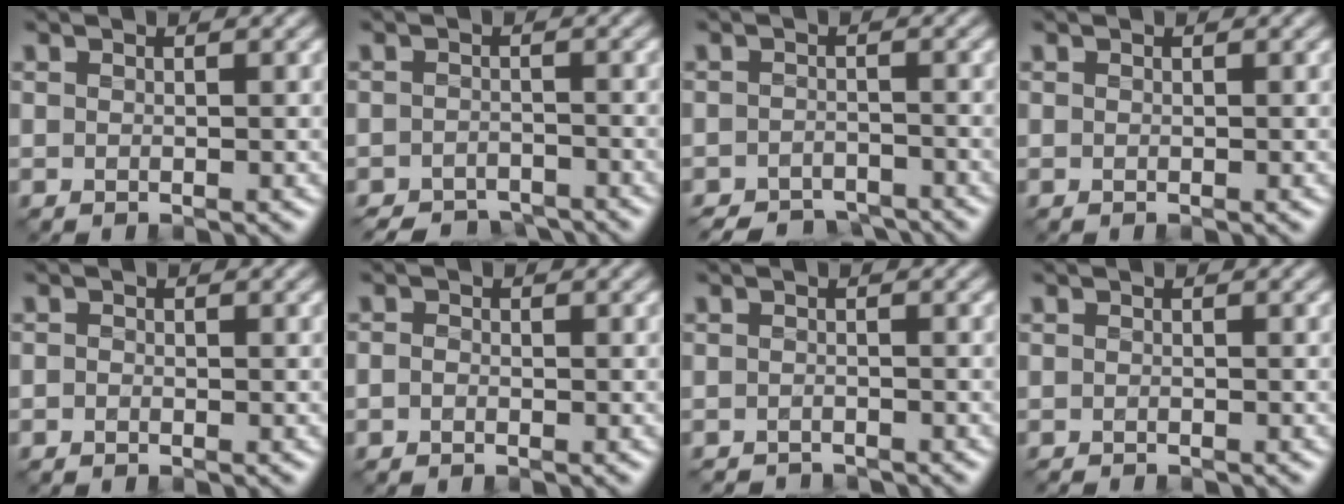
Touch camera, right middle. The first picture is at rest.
{"total": 3.1, "force": [-3.0, 0.9, 0.4], "torque": [0.002, -0.002, -0.052]}
{"total": 3.5, "force": [-3.3, 0.9, 0.6], "torque": [-0.001, -0.003, -0.057]}
{"total": 0.0}
{"total": 0.5, "force": [-0.4, 0.3, 0.1], "torque": [-0.003, -0.002, -0.010]}
{"total": 0.8, "force": [-0.5, 0.5, 0.4], "torque": [-0.009, -0.002, -0.012]}
{"total": 1.3, "force": [-1.3, 0.1, -0.2], "torque": [0.007, 0.000, -0.025]}
{"total": 0.6, "force": [-0.6, -0.1, -0.1], "torque": [-0.001, -0.006, -0.013]}